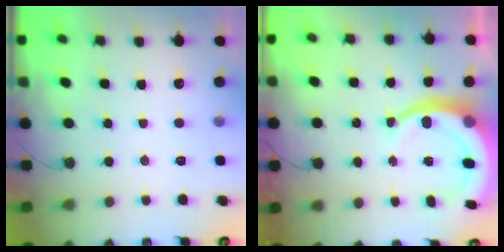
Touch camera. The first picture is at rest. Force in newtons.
{"total": 12.6, "press": 12.3, "slide": 2.6}